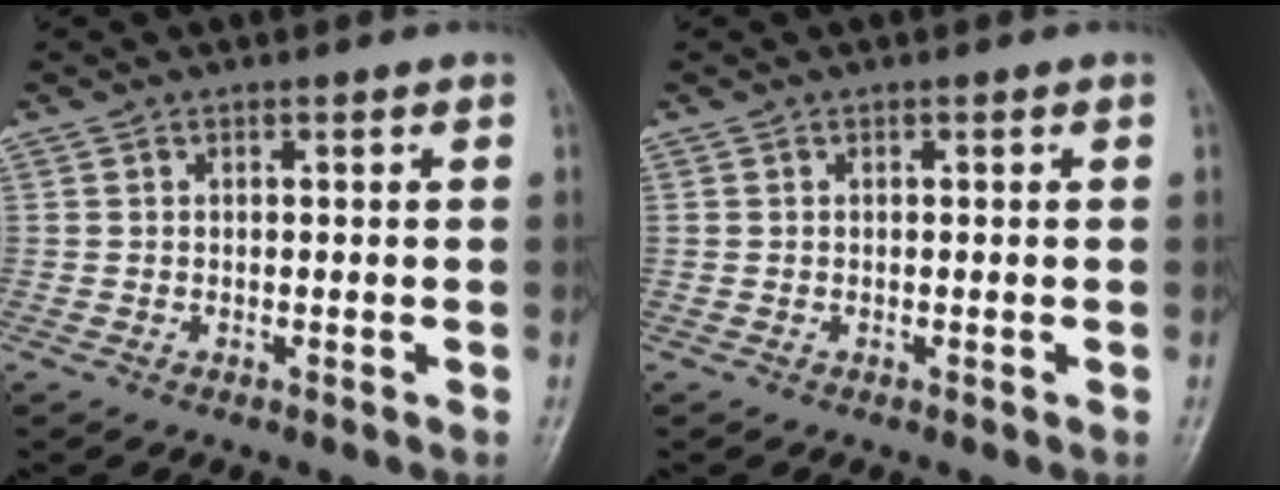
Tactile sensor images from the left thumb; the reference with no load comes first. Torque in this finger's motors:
{"motor_torque": [0.00, 0.00, 0.00, -0.01, 0.00]}